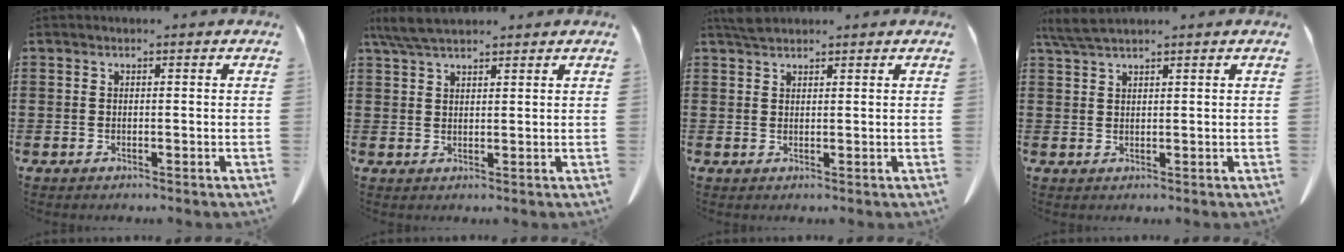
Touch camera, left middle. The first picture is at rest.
{"total": 4.6, "force": [3.7, 1.0, 2.5], "torque": [-0.058, -0.001, 0.070]}
{"total": 1.9, "force": [1.7, 0.6, 0.7], "torque": [-0.018, 0.003, 0.033]}
{"total": 3.0, "force": [2.4, 0.3, 1.8], "torque": [-0.041, 0.000, 0.046]}